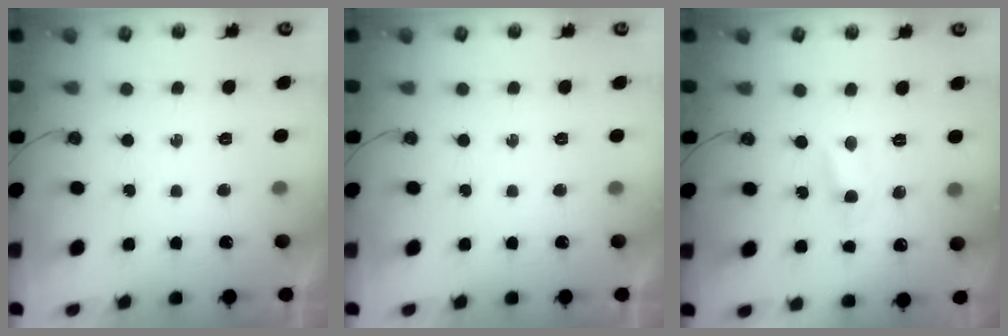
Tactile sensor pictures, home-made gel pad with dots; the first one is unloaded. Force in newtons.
{"total": 0.0}
{"total": 2.8, "press": 2.8, "slide": 0.3}